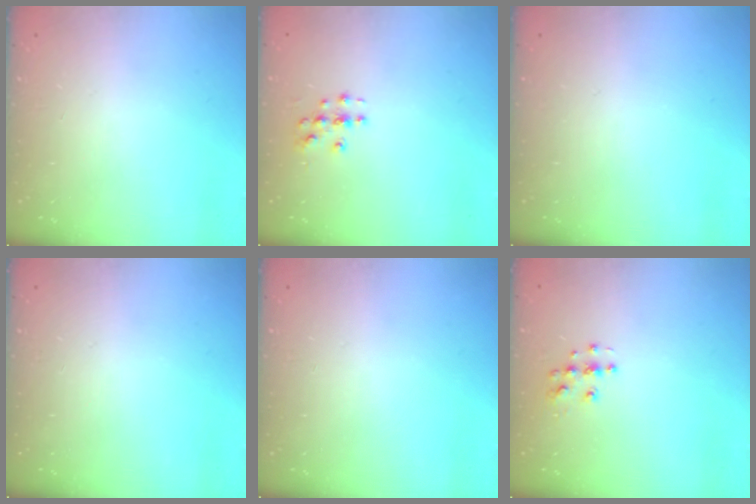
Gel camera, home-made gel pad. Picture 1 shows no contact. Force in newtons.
{"total": 3.3, "press": 3.3, "slide": 0.2}
{"total": 0.0}
{"total": 0.0}
{"total": 0.0}
{"total": 5.9, "press": 5.9, "slide": 0.1}